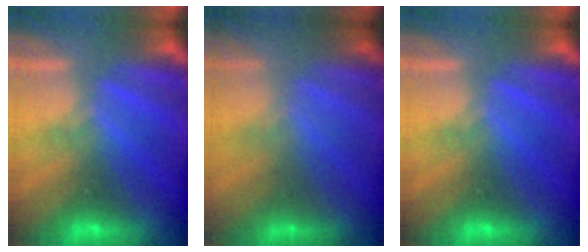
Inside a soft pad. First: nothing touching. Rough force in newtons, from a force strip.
{"total": 1.8}
{"total": 0.0}